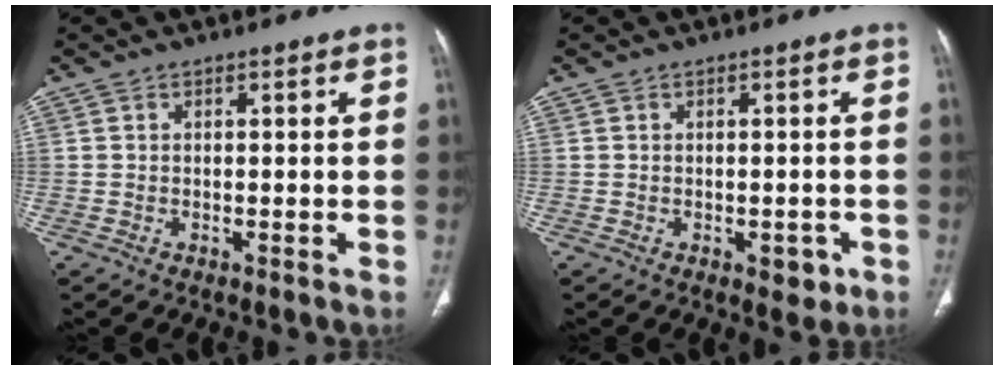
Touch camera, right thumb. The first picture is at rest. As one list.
[{"total": 2.8, "force": [-1.1, 1.7, 1.9], "torque": [-0.006, 0.003, -0.010]}]